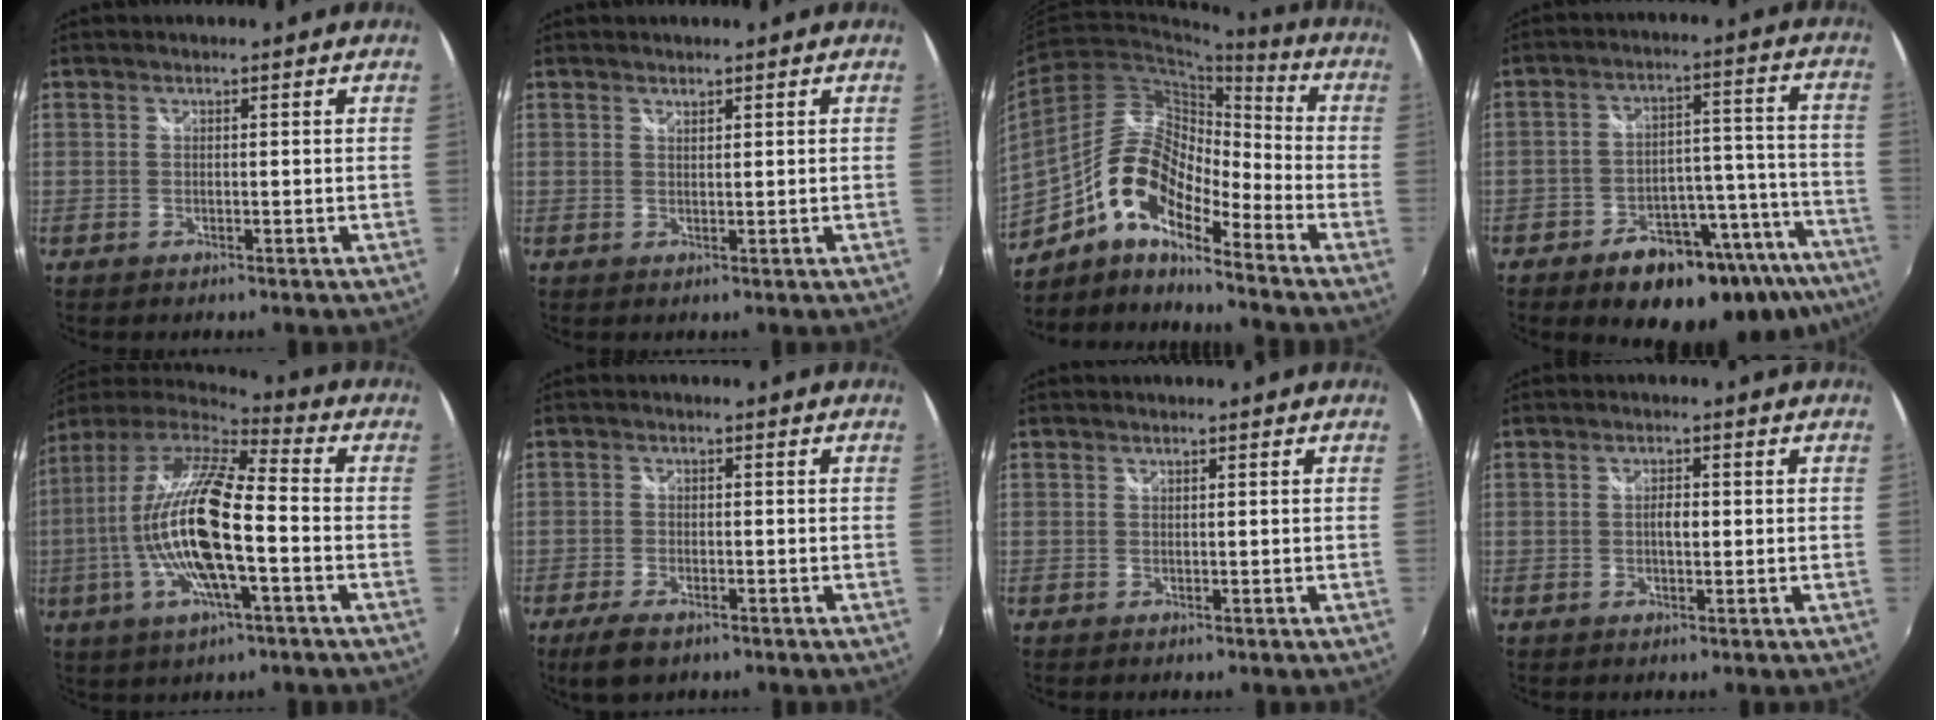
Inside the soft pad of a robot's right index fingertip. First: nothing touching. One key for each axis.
{"total": 0.8, "fx": 0.8, "fy": 0.2, "fz": 0.2, "tx": -0.002, "ty": 0.000, "tz": 0.014}
{"total": 14.6, "fx": -8.6, "fy": 5.6, "fz": 10.4, "tx": -0.194, "ty": 0.009, "tz": -0.172}
{"total": 21.9, "fx": -15.9, "fy": 9.6, "fz": 11.5, "tx": -0.167, "ty": 0.025, "tz": -0.199}
{"total": 18.7, "fx": -3.1, "fy": 4.1, "fz": 18.0, "tx": -0.326, "ty": -0.015, "tz": -0.065}
{"total": 5.5, "fx": -3.8, "fy": 2.3, "fz": 3.2, "tx": -0.081, "ty": -0.016, "tz": -0.067}
{"total": 0.0}
{"total": 2.2, "fx": -0.1, "fy": 0.7, "fz": 2.0, "tx": -0.037, "ty": 0.002, "tz": -0.004}